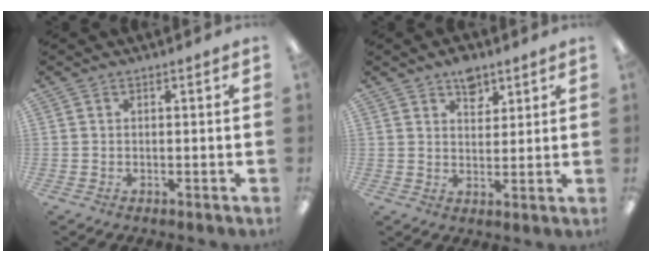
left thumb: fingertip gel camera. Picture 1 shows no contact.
{"total": 6.0, "force": [4.2, 3.6, 2.5], "torque": [-0.021, -0.019, 0.070]}